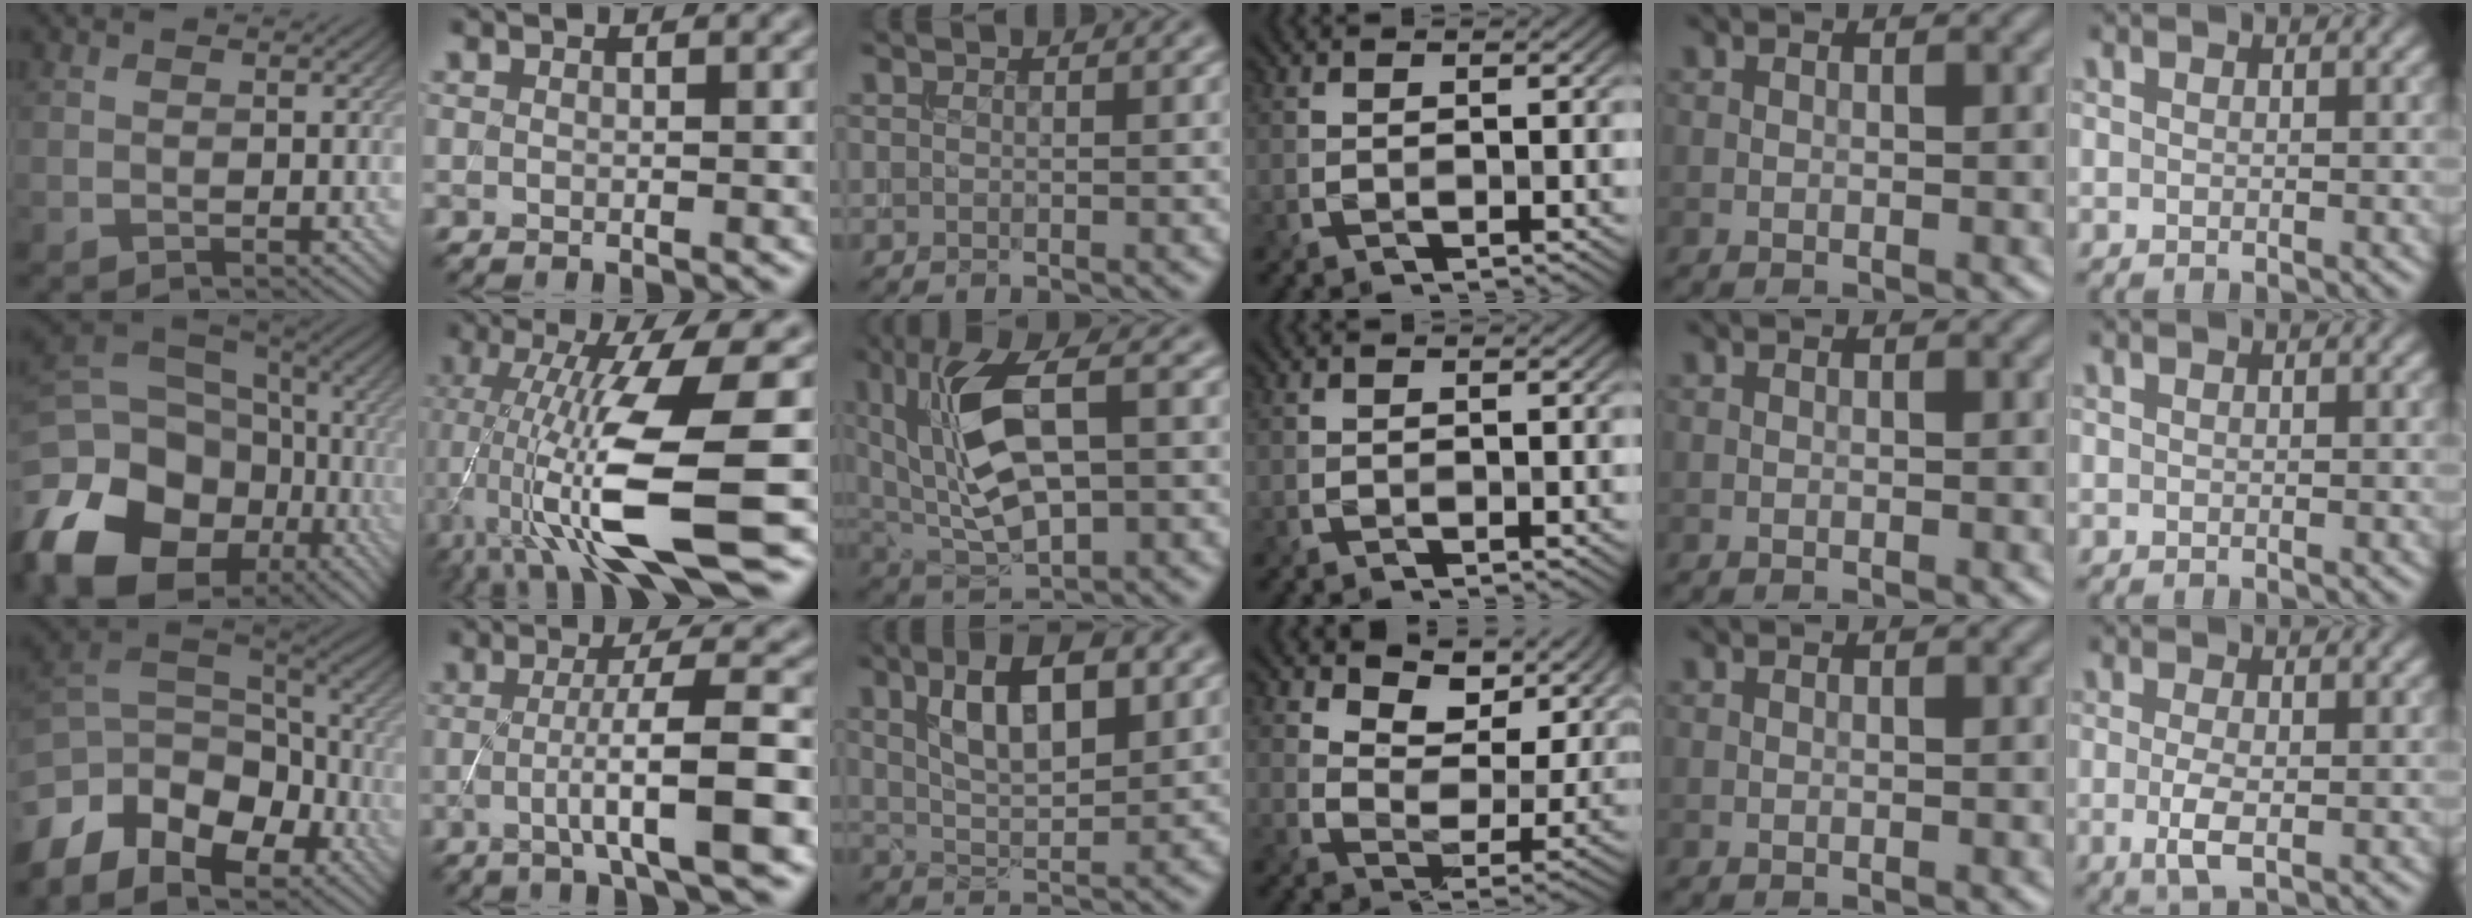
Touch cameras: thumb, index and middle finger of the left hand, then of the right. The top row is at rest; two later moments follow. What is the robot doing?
{"motion": "extract", "object": "backpack"}